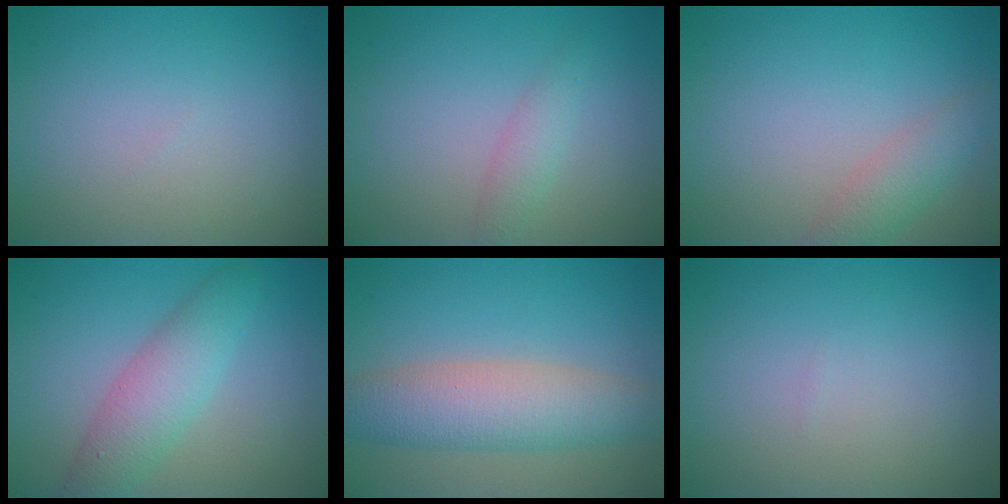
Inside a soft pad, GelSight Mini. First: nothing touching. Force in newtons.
{"total": 1.7, "press": 1.7, "slide": 0.1}
{"total": 2.5, "press": 2.5, "slide": 0.1}
{"total": 4.5, "press": 4.5, "slide": 0.1}
{"total": 5.8, "press": 5.8, "slide": 0.2}
{"total": 0.0}